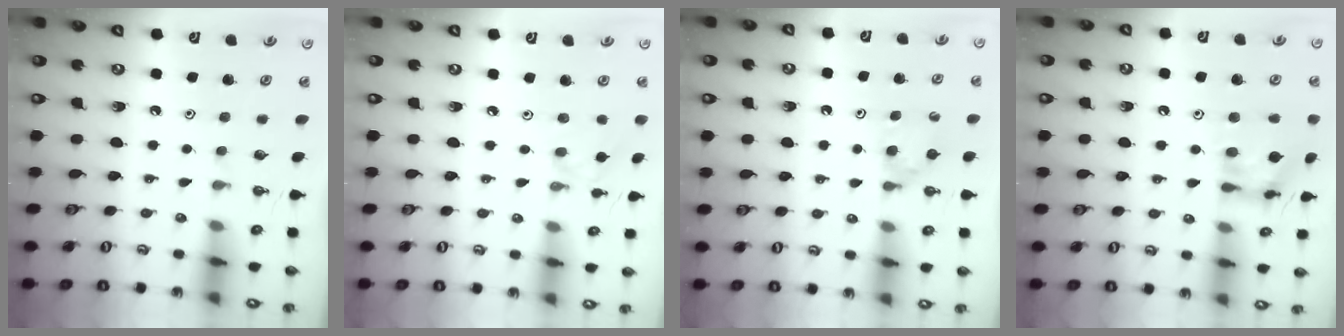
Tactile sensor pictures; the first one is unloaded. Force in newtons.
{"total": 1.8, "press": 1.8, "slide": 0.3}
{"total": 5.2, "press": 5.1, "slide": 0.7}
{"total": 13.8, "press": 13.8, "slide": 1.2}